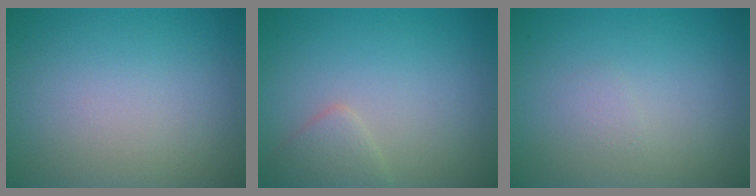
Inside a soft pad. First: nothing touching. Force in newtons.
{"total": 1.8, "press": 1.8, "slide": 0.0}
{"total": 0.6, "press": 0.6, "slide": 0.0}